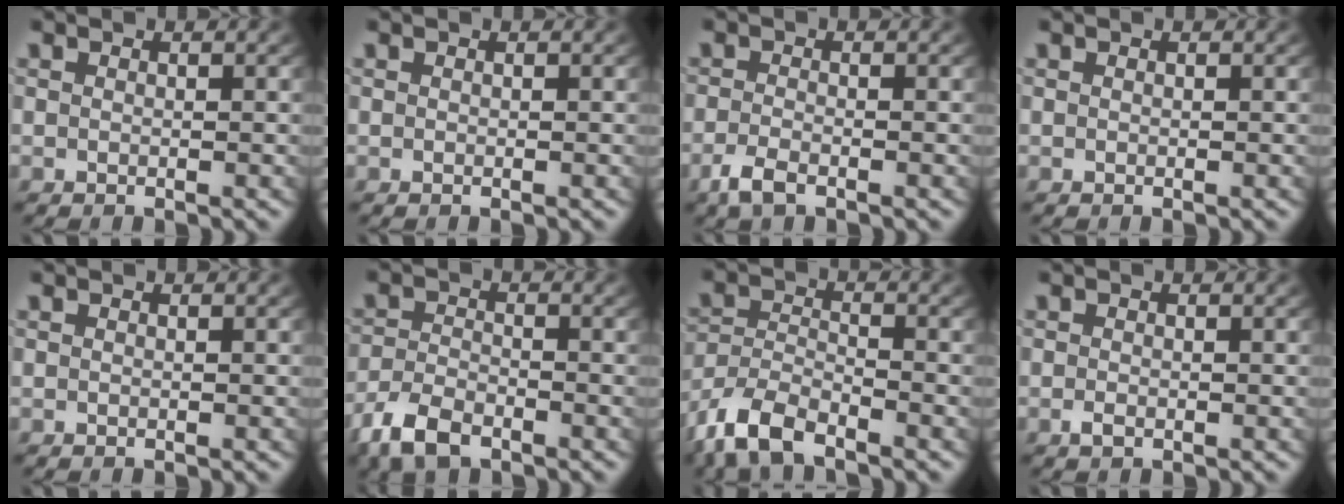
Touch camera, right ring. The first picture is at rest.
{"total": 0.0}
{"total": 2.2, "force": [-1.7, 0.7, 1.2], "torque": [-0.034, -0.011, -0.028]}
{"total": 0.0}
{"total": 0.7, "force": [-0.1, -0.6, -0.3], "torque": [0.006, -0.012, 0.008]}
{"total": 4.2, "force": [-3.1, 2.0, 2.0], "torque": [-0.041, -0.012, -0.051]}
{"total": 6.1, "force": [-4.1, 3.6, 2.9], "torque": [-0.077, -0.024, -0.066]}
{"total": 0.8, "force": [-0.6, 0.3, 0.5], "torque": [-0.016, -0.008, -0.007]}